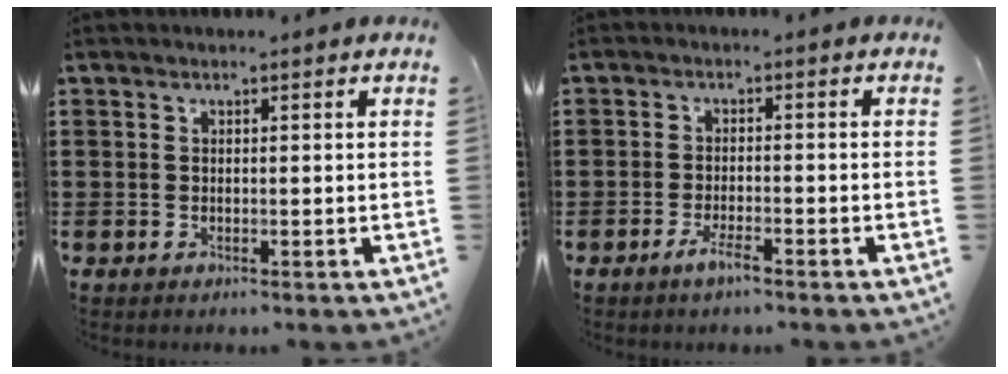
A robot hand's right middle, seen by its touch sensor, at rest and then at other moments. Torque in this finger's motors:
{"motor_torque": [2.14, 0.00, 0.23, 0.19]}